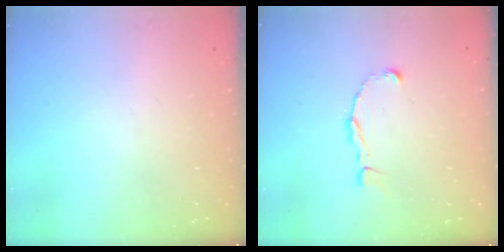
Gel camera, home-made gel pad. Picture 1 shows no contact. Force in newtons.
{"total": 2.4, "press": 2.4, "slide": 0.2}